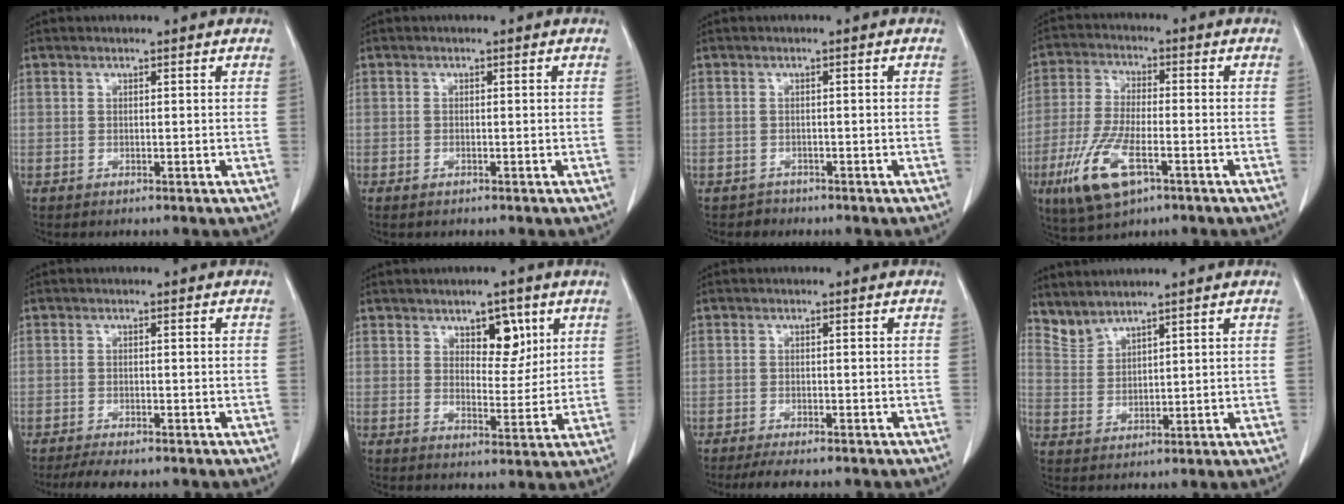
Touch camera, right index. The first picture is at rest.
{"total": 0.6, "force": [-0.5, 0.1, 0.4], "torque": [-0.013, -0.003, -0.004]}
{"total": 1.2, "force": [-1.0, 0.5, -0.4], "torque": [0.004, 0.001, -0.018]}
{"total": 11.0, "force": [-5.1, 3.2, 9.2], "torque": [-0.199, -0.019, -0.089]}
{"total": 5.1, "force": [-4.2, 0.7, 2.8], "torque": [-0.040, -0.010, -0.063]}
{"total": 5.6, "force": [2.9, 2.8, 3.9], "torque": [-0.052, 0.001, 0.046]}
{"total": 6.4, "force": [-5.5, 0.9, 3.1], "torque": [-0.040, -0.010, -0.080]}
{"total": 3.6, "force": [3.6, -0.2, 0.3], "torque": [-0.017, 0.004, 0.086]}